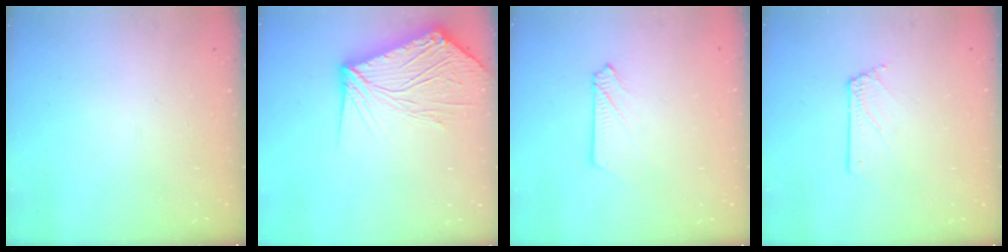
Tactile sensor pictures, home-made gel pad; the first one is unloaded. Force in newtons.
{"total": 15.5, "press": 15.3, "slide": 2.2}
{"total": 3.4, "press": 3.4, "slide": 0.3}
{"total": 1.7, "press": 1.7, "slide": 0.2}